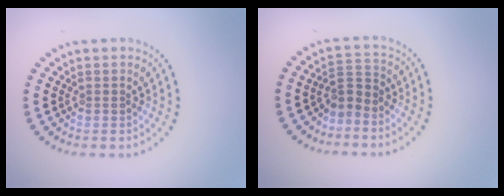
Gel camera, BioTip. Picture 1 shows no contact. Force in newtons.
{"total": 2.2, "press": 1.6, "slide": 1.6}